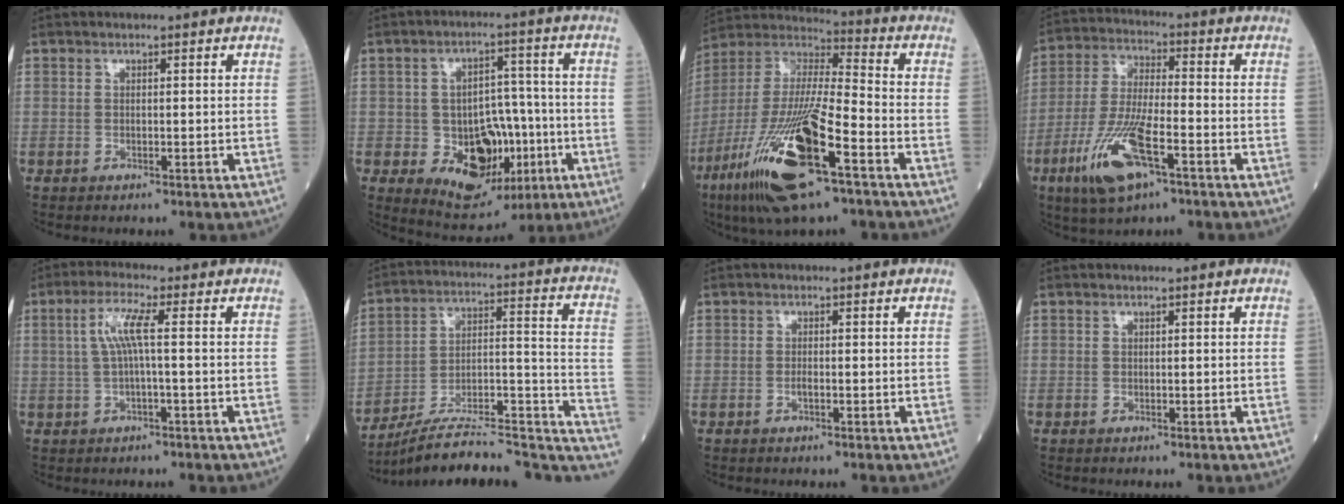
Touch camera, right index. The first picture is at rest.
{"total": 12.0, "force": [-3.4, 7.9, 8.3], "torque": [-0.127, 0.015, -0.040]}
{"total": 21.5, "force": [-10.1, 3.1, 18.7], "torque": [-0.408, -0.047, -0.188]}
{"total": 12.4, "force": [-6.0, 2.8, 10.5], "torque": [-0.223, -0.016, -0.111]}
{"total": 4.7, "force": [0.6, 0.2, 4.7], "torque": [-0.099, 0.015, 0.013]}
{"total": 22.1, "force": [-18.5, 4.1, 11.3], "torque": [-0.112, 0.044, -0.274]}
{"total": 0.9, "force": [-0.4, 0.2, 0.8], "torque": [-0.019, 0.000, -0.008]}
{"total": 0.0}